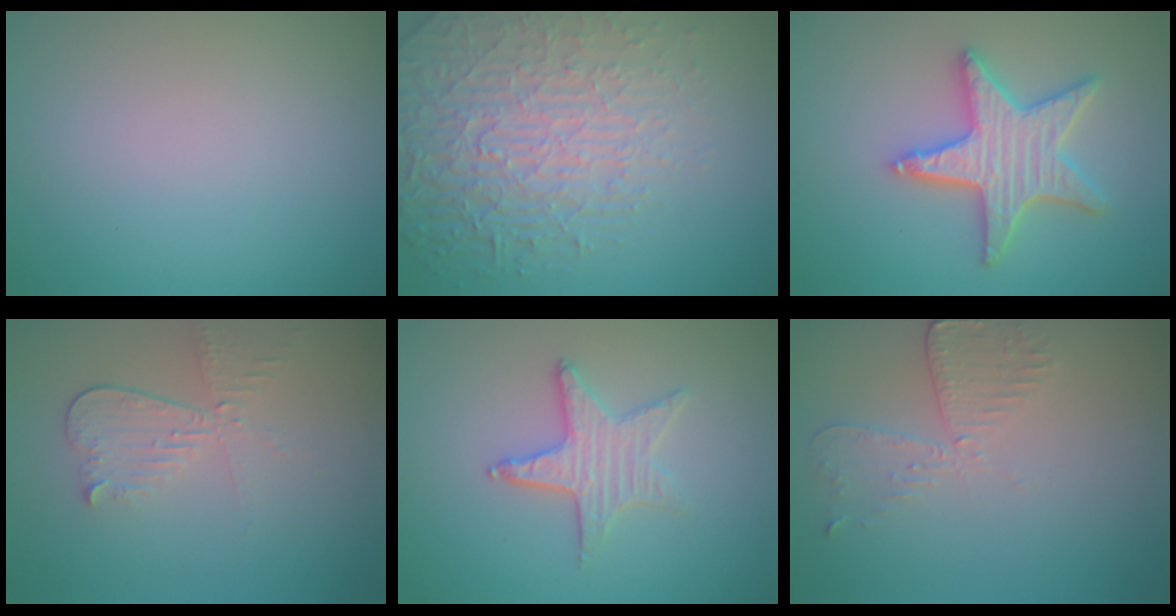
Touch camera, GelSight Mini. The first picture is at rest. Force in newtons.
{"total": 6.8, "press": 5.5, "slide": 4.1}
{"total": 5.2, "press": 5.1, "slide": 1.0}
{"total": 3.0, "press": 2.6, "slide": 1.5}
{"total": 2.8, "press": 2.5, "slide": 1.3}
{"total": 2.7, "press": 2.4, "slide": 1.2}